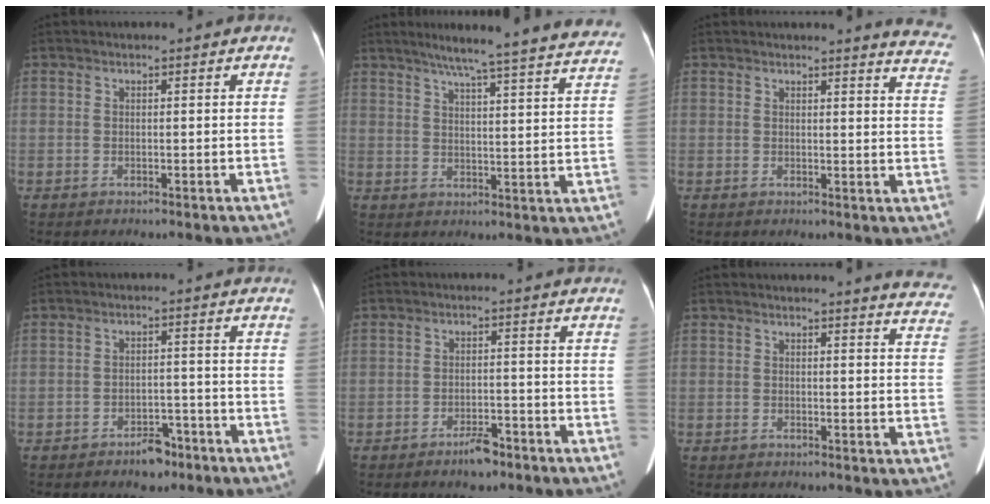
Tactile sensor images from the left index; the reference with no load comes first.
{"total": 25.4, "force": [22.8, 0.6, 11.3], "torque": [-0.162, -0.045, 0.269]}
{"total": 8.8, "force": [8.6, 0.4, 1.8], "torque": [0.005, -0.076, 0.056]}
{"total": 4.2, "force": [-3.1, 2.1, 1.9], "torque": [-0.030, 0.004, -0.040]}
{"total": 3.7, "force": [-2.8, 1.3, 2.1], "torque": [-0.039, 0.001, -0.042]}
{"total": 9.9, "force": [9.7, 0.6, 2.0], "torque": [0.003, -0.070, 0.069]}